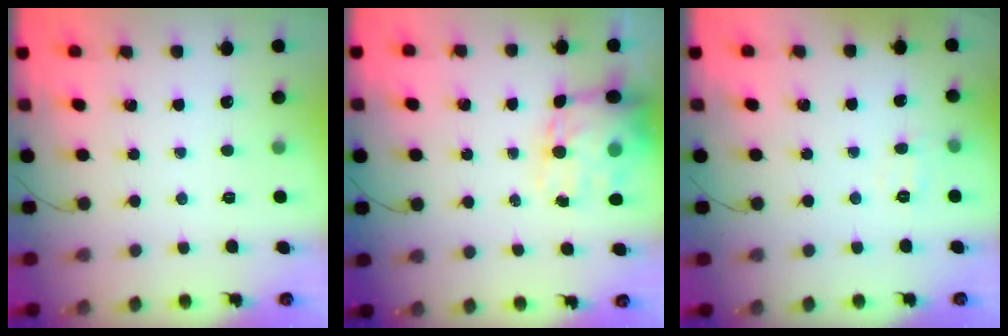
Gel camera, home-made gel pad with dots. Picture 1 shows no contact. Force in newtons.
{"total": 15.1, "press": 14.5, "slide": 4.2}
{"total": 6.1, "press": 6.0, "slide": 1.3}